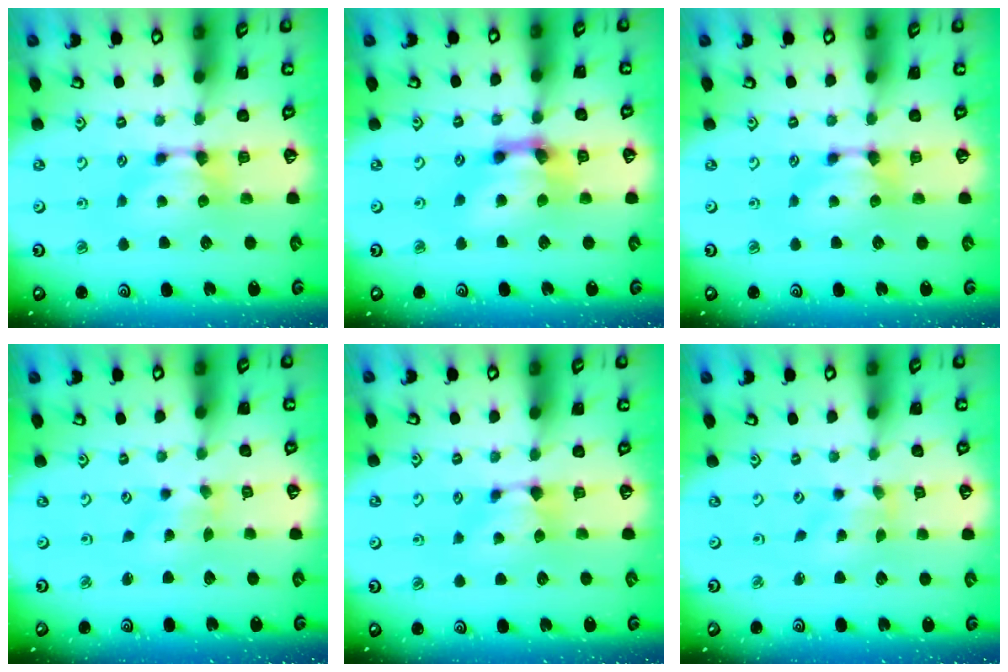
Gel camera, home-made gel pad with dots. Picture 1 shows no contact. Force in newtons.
{"total": 4.8, "press": 3.8, "slide": 2.9}
{"total": 0.0}
{"total": 1.7, "press": 1.3, "slide": 1.0}
{"total": 0.9, "press": 0.7, "slide": 0.6}
{"total": 2.7, "press": 2.4, "slide": 1.1}